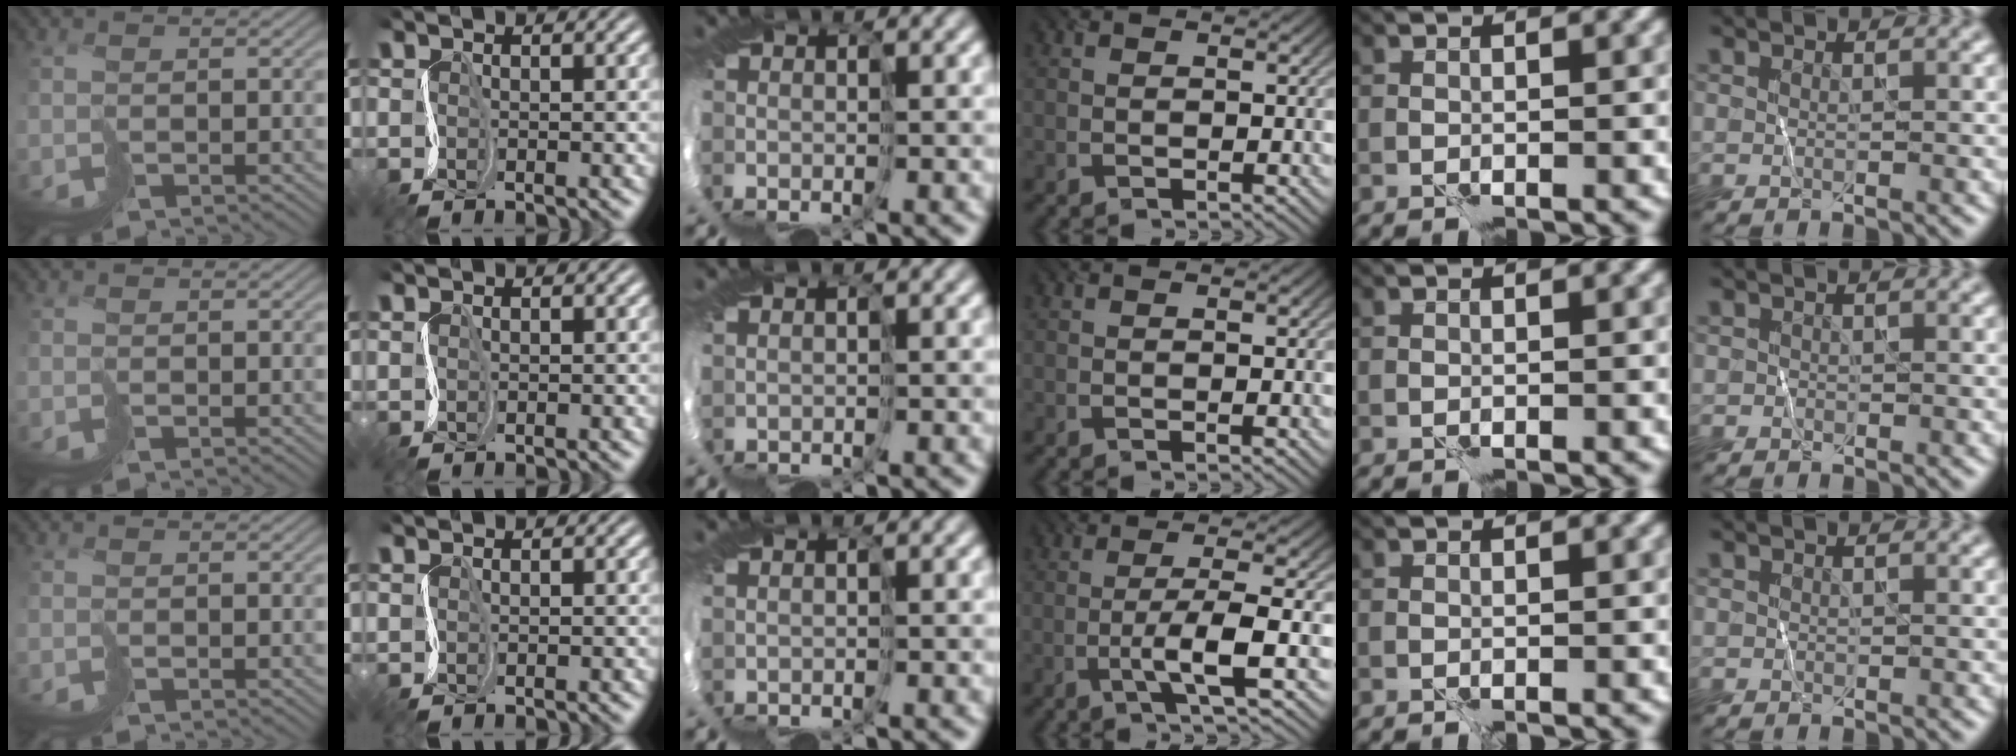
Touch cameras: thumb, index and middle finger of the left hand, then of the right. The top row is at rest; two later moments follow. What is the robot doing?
{"motion": "cut", "object": "tissue"}